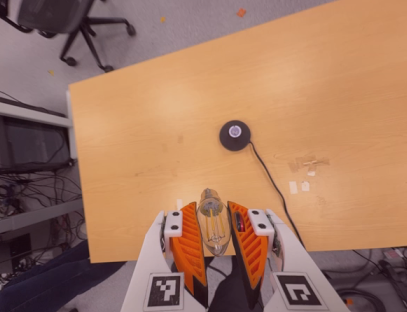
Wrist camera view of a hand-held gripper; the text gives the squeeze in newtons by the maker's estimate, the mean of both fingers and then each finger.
{"total": 13.4, "left": 14.5, "right": 12.4}